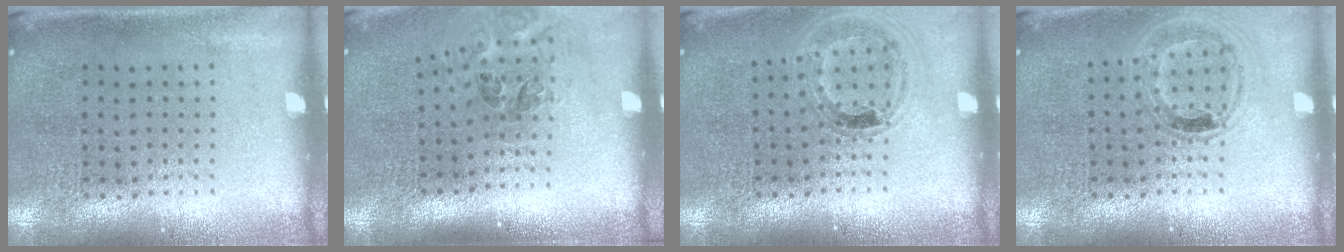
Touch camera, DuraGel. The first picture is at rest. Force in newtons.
{"total": 1.2, "press": 0.9, "slide": 0.7}
{"total": 0.9, "press": 0.9, "slide": 0.1}
{"total": 1.0, "press": 1.0, "slide": 0.1}